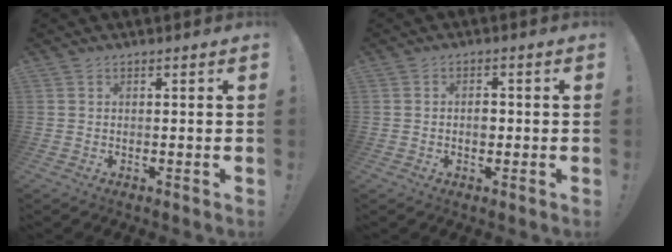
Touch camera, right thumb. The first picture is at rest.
{"total": 2.7, "force": [-0.5, 1.9, 1.9], "torque": [-0.020, 0.002, -0.013]}